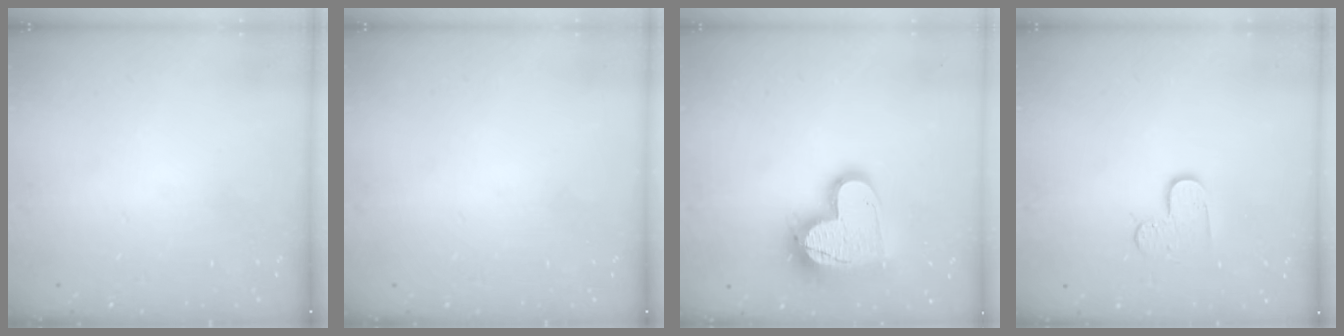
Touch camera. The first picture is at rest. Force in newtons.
{"total": 0.0}
{"total": 17.9, "press": 17.9, "slide": 1.5}
{"total": 7.4, "press": 7.4, "slide": 0.7}